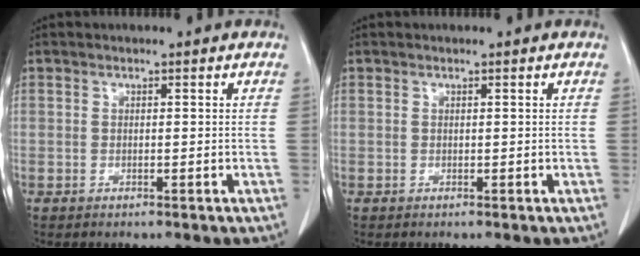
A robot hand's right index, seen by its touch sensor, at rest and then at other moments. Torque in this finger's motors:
{"motor_torque": [0.00, 0.00, 0.00, 0.00]}